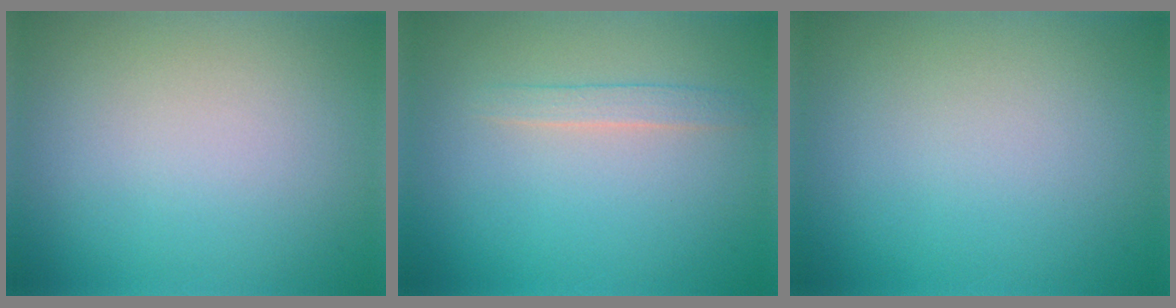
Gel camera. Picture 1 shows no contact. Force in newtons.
{"total": 1.3, "press": 1.3, "slide": 0.1}
{"total": 0.0}